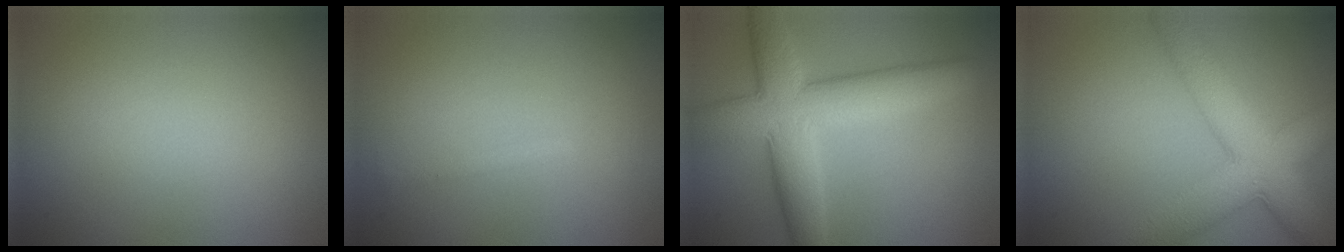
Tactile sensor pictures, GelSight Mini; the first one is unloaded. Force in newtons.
{"total": 0.6, "press": 0.6, "slide": 0.0}
{"total": 8.1, "press": 8.1, "slide": 0.6}
{"total": 8.0, "press": 8.0, "slide": 0.4}